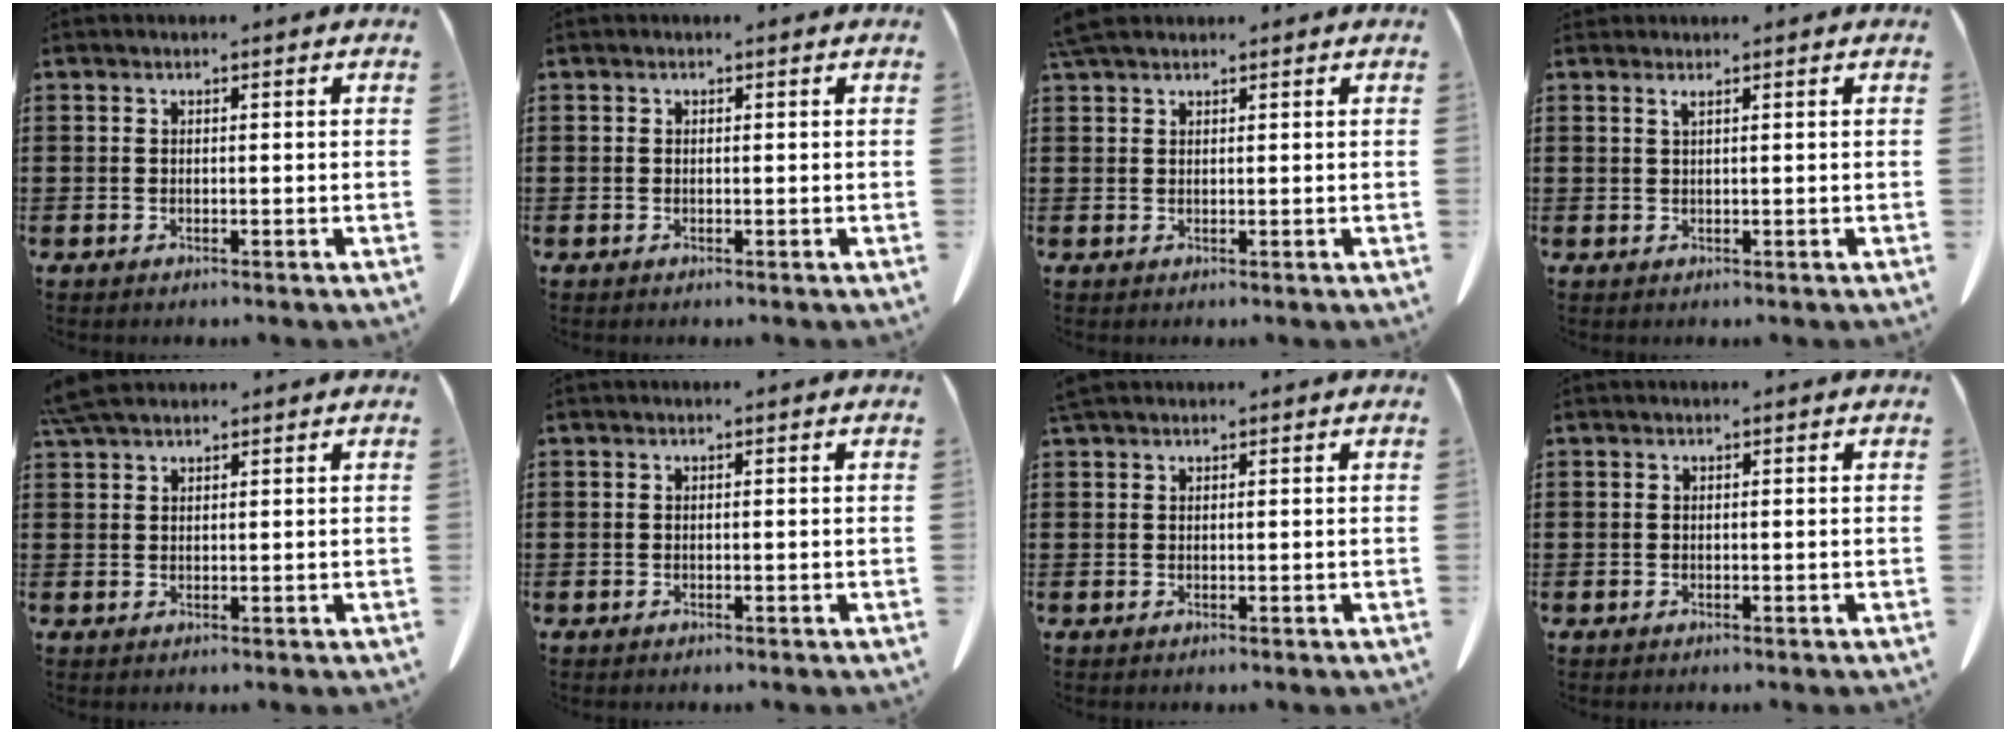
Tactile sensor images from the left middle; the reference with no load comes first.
{"total": 0.0}
{"total": 2.5, "force": [2.0, 0.7, 1.2], "torque": [-0.031, 0.004, 0.040]}
{"total": 0.9, "force": [0.6, 0.0, 0.6], "torque": [-0.014, -0.002, 0.013]}
{"total": 3.6, "force": [3.1, 0.8, 1.8], "torque": [-0.045, 0.000, 0.060]}
{"total": 0.0}
{"total": 1.0, "force": [0.9, 0.2, 0.3], "torque": [-0.010, -0.001, 0.018]}
{"total": 0.0}